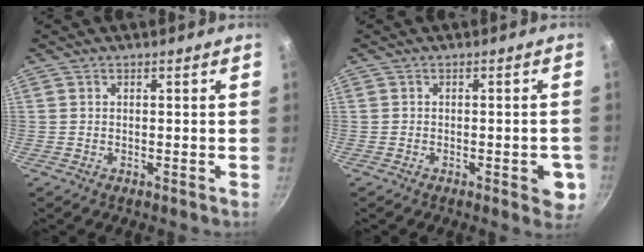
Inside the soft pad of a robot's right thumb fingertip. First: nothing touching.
{"total": 4.9, "force": [-1.7, 2.0, 4.1], "torque": [-0.032, 0.004, -0.022]}